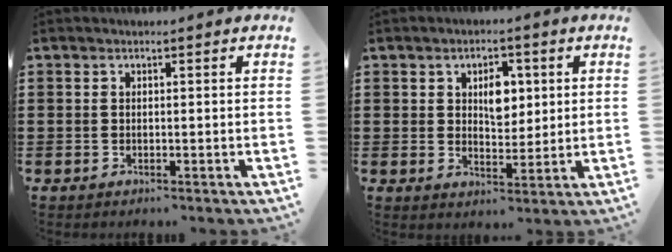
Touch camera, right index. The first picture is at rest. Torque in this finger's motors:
{"motor_torque": [1.08, 0.17, 0.52, 0.11]}